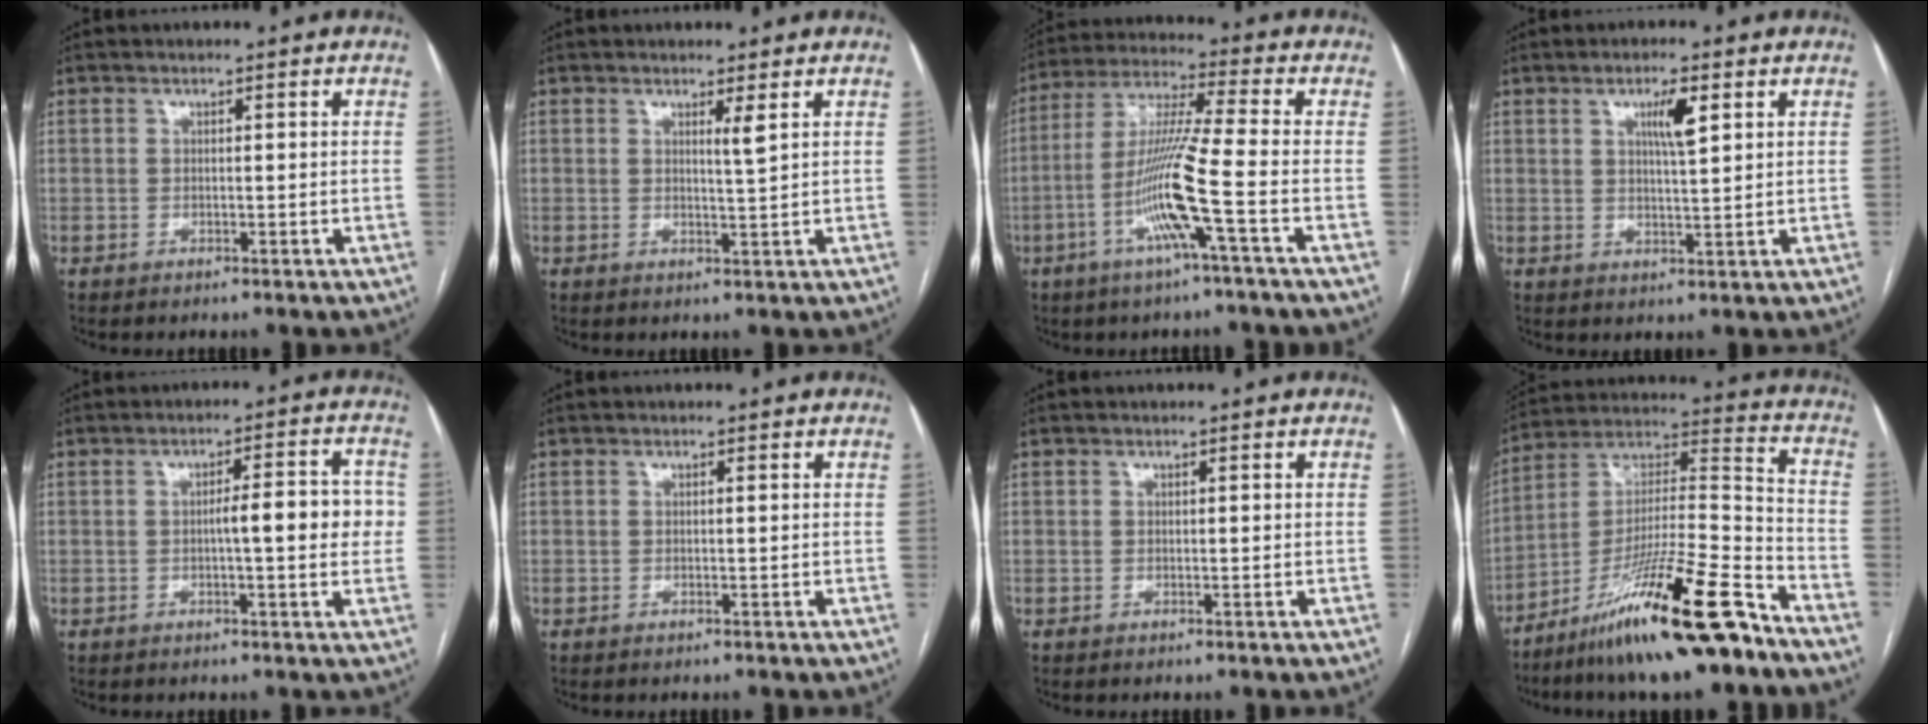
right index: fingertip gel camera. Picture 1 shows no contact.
{"total": 1.7, "force": [1.0, -0.4, 1.3], "torque": [-0.026, -0.010, 0.021]}
{"total": 11.7, "force": [-4.1, -1.3, 10.9], "torque": [-0.222, -0.002, -0.082]}
{"total": 4.4, "force": [1.9, 0.5, 3.9], "torque": [-0.068, 0.000, 0.033]}
{"total": 7.0, "force": [-0.2, 1.3, 6.8], "torque": [-0.093, 0.018, -0.002]}
{"total": 0.0}
{"total": 0.0}
{"total": 21.3, "force": [-14.4, 1.2, 15.6], "torque": [-0.274, -0.018, -0.247]}